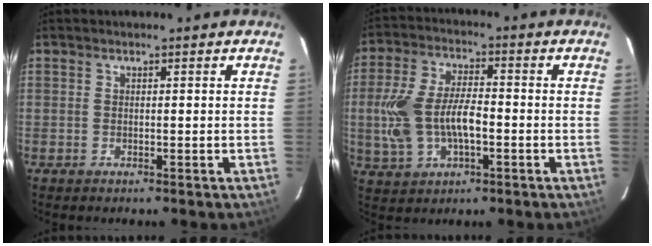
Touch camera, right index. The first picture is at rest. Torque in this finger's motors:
{"motor_torque": [0.42, -0.11, 0.66, 0.12]}